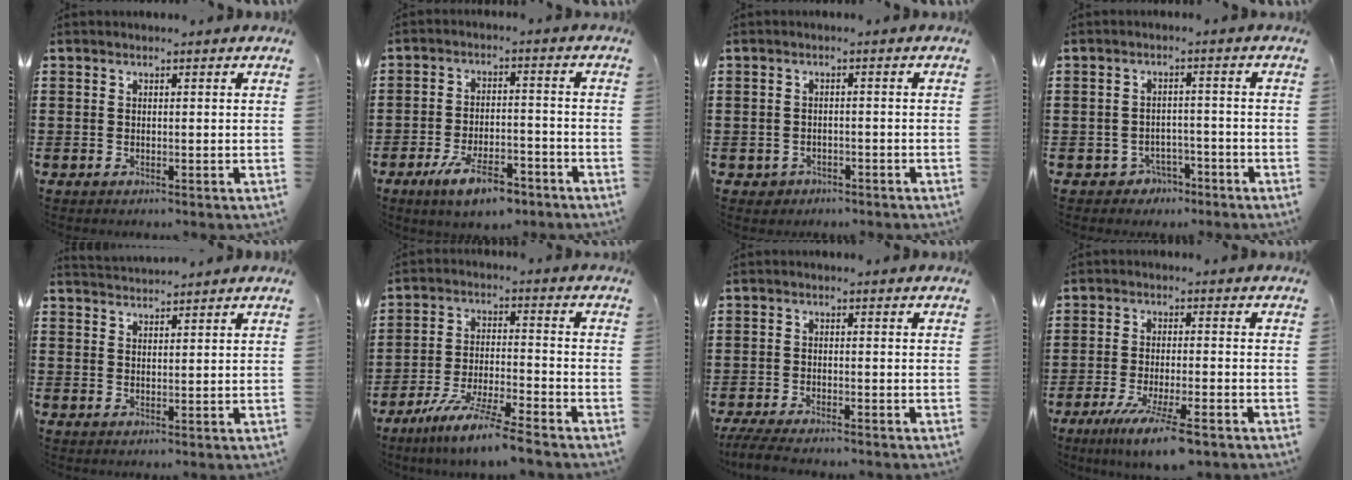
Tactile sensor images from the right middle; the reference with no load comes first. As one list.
[{"total": 7.3, "force": [-5.1, 2.3, 4.8], "torque": [-0.092, 0.004, -0.092]}, {"total": 1.1, "force": [-0.8, 0.7, 0.0], "torque": [-0.004, 0.001, -0.021]}, {"total": 2.5, "force": [-2.2, 1.2, 0.1], "torque": [-0.011, 0.002, -0.048]}, {"total": 2.1, "force": [2.1, 0.0, -0.1], "torque": [-0.004, 0.001, 0.040]}, {"total": 7.9, "force": [-6.9, -0.4, 3.7], "torque": [-0.080, -0.010, -0.134]}, {"total": 2.9, "force": [-2.6, 0.1, 1.1], "torque": [-0.033, -0.007, -0.057]}, {"total": 7.5, "force": [-4.9, 0.7, 5.7], "torque": [-0.106, -0.015, -0.086]}]